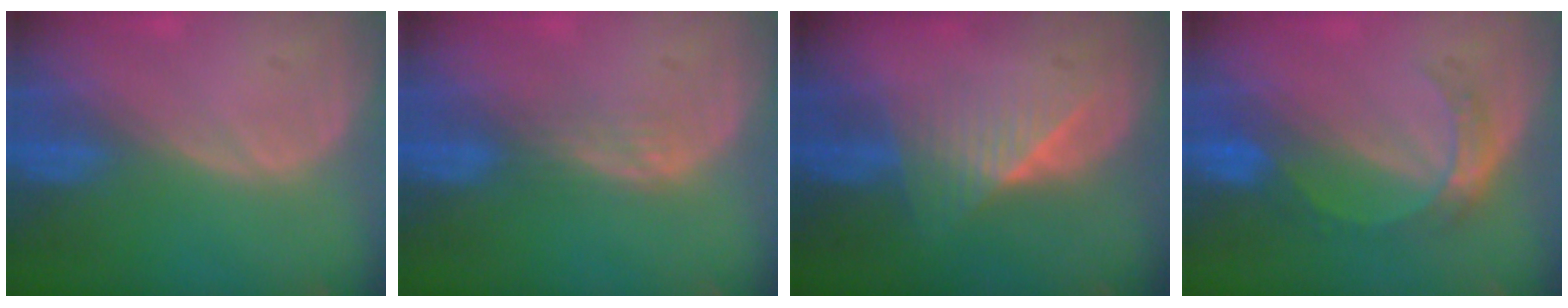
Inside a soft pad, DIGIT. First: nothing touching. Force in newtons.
{"total": 1.9, "press": 1.9, "slide": 0.3}
{"total": 6.3, "press": 5.5, "slide": 3.0}
{"total": 5.1, "press": 4.7, "slide": 2.1}